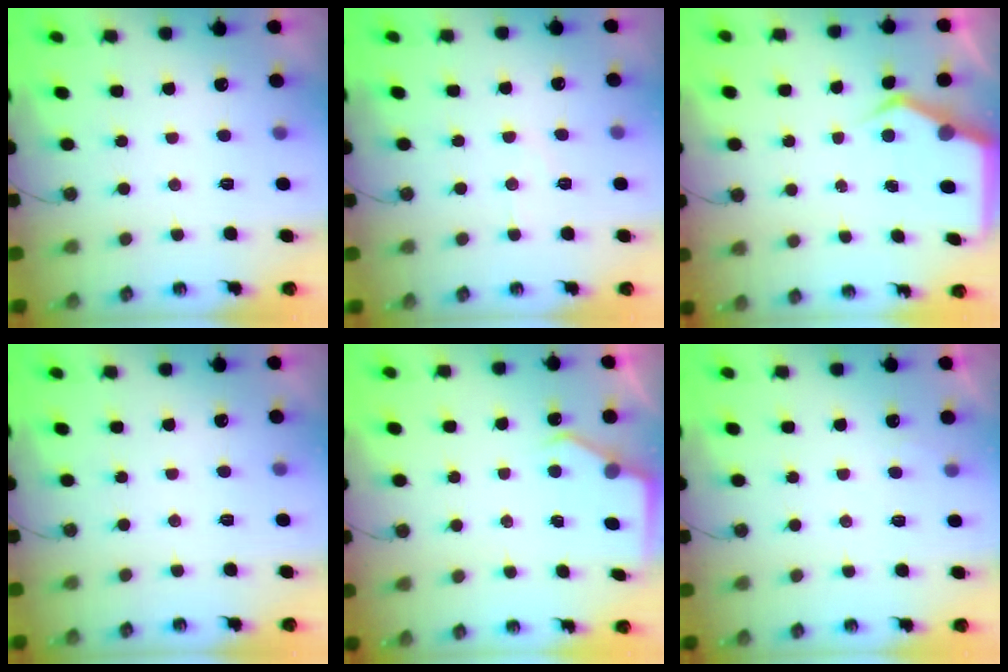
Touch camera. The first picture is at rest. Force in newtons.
{"total": 6.4, "press": 6.3, "slide": 1.0}
{"total": 4.9, "press": 4.8, "slide": 0.6}
{"total": 0.0}
{"total": 2.8, "press": 2.8, "slide": 0.4}
{"total": 2.8, "press": 2.8, "slide": 0.3}